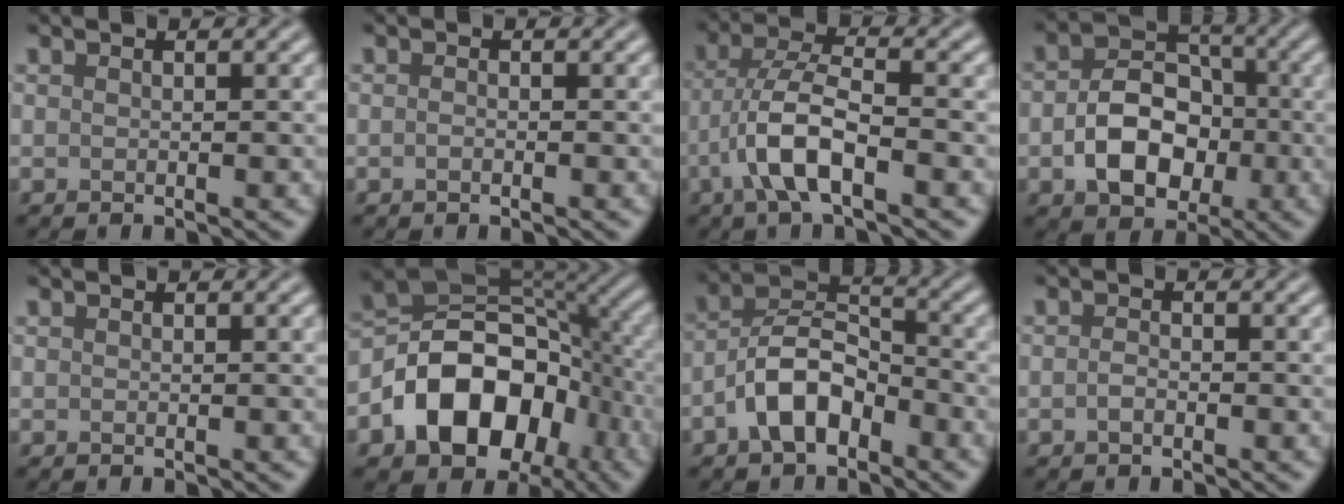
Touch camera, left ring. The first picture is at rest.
{"total": 0.6, "force": [-0.2, 0.3, 0.4], "torque": [-0.010, 0.002, -0.006]}
{"total": 6.2, "force": [-2.4, 2.1, 5.4], "torque": [-0.107, 0.010, -0.050]}
{"total": 6.8, "force": [-1.5, 4.9, 4.4], "torque": [-0.074, 0.002, -0.024]}
{"total": 0.0}
{"total": 11.7, "force": [-4.4, 8.1, 7.2], "torque": [-0.111, 0.008, -0.085]}
{"total": 5.9, "force": [-2.9, 3.3, 4.0], "torque": [-0.067, 0.016, -0.062]}
{"total": 0.9, "force": [-0.4, 0.5, 0.7], "torque": [-0.014, 0.003, -0.010]}